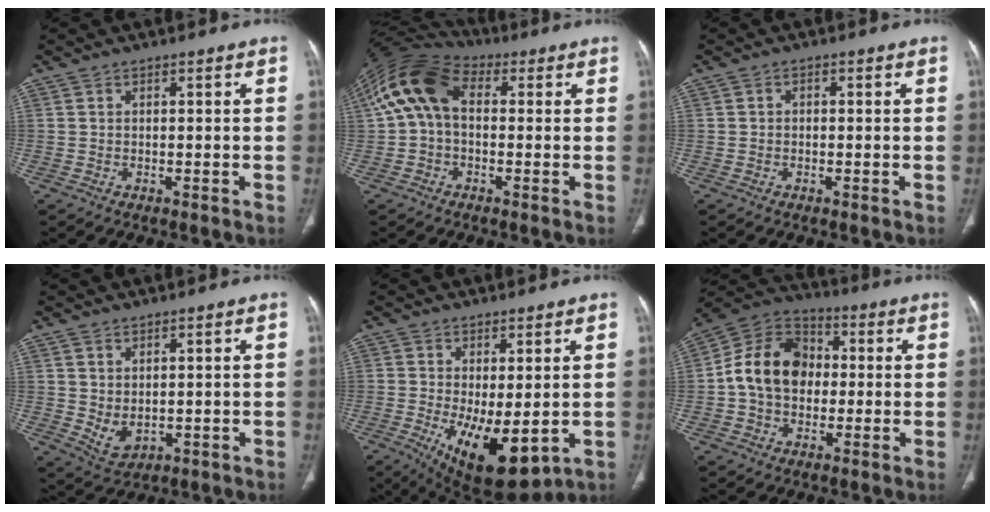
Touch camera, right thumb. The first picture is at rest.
{"total": 12.8, "force": [1.6, 8.4, 9.5], "torque": [-0.188, 0.039, 0.017]}
{"total": 0.7, "force": [-0.1, 0.6, 0.4], "torque": [-0.003, 0.002, -0.006]}
{"total": 4.1, "force": [0.4, 2.7, 3.1], "torque": [-0.053, -0.011, 0.025]}
{"total": 12.5, "force": [-2.4, 5.4, 11.1], "torque": [-0.173, -0.025, -0.013]}
{"total": 14.3, "force": [0.1, 11.0, 9.2], "torque": [-0.141, 0.033, -0.009]}